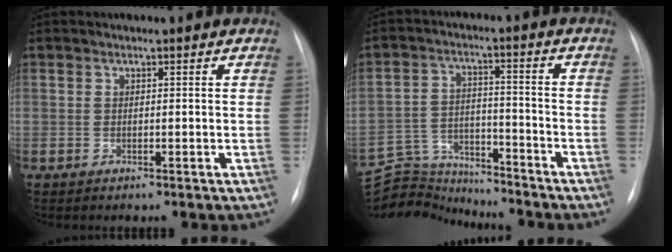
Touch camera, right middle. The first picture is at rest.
{"total": 11.7, "force": [-11.6, 1.7, 0.4], "torque": [-0.014, 0.032, -0.195]}